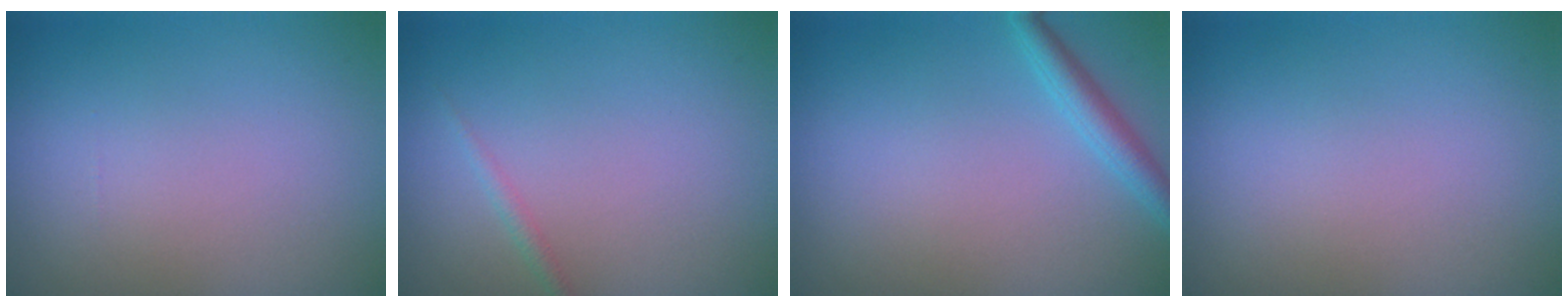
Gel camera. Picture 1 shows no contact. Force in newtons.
{"total": 0.8, "press": 0.8, "slide": 0.1}
{"total": 2.2, "press": 2.2, "slide": 0.1}
{"total": 0.0}